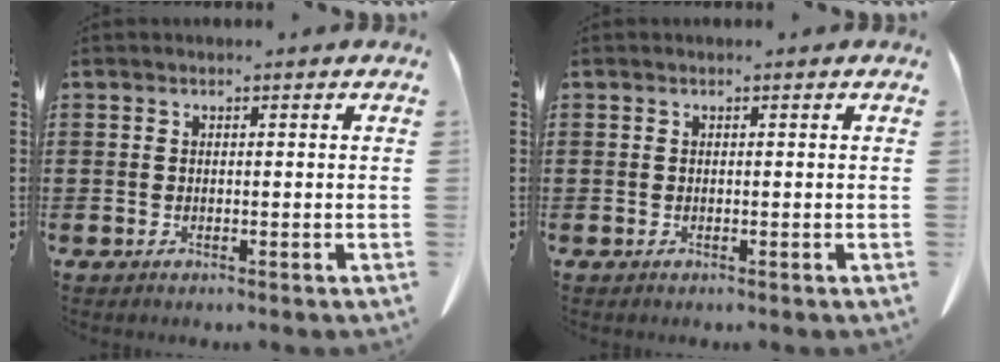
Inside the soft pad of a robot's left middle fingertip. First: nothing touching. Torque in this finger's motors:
{"motor_torque": [0.00, 0.00, 0.00, 0.00]}